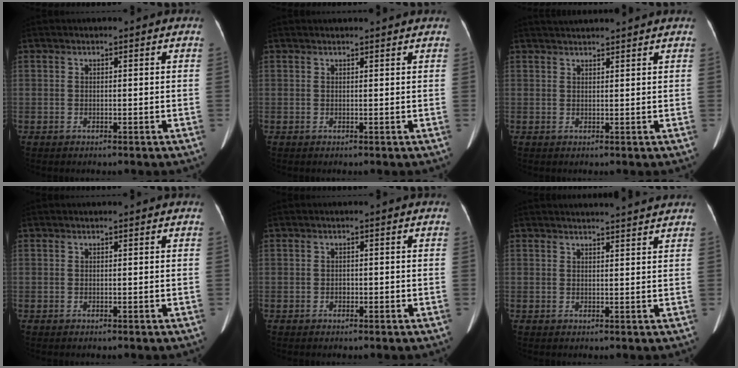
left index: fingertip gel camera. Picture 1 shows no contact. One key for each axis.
{"total": 2.1, "fx": 2.0, "fy": -0.1, "fz": 0.5, "tx": -0.009, "ty": 0.010, "tz": 0.024}
{"total": 4.9, "fx": 4.7, "fy": -0.4, "fz": 1.4, "tx": -0.017, "ty": 0.031, "tz": 0.067}
{"total": 0.0}
{"total": 0.7, "fx": -0.4, "fy": 0.5, "fz": 0.3, "tx": -0.005, "ty": 0.004, "tz": -0.006}
{"total": 6.7, "fx": 6.5, "fy": -0.4, "fz": 1.8, "tx": -0.021, "ty": 0.013, "tz": 0.070}